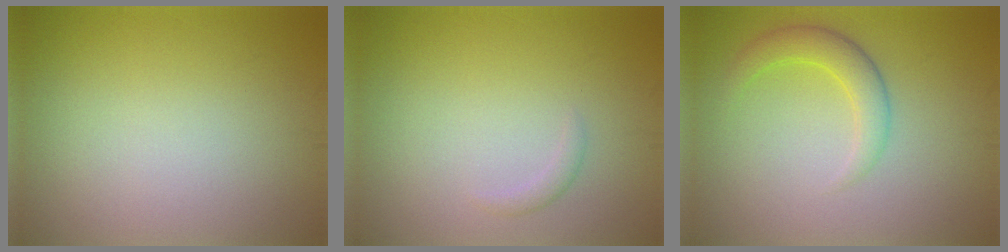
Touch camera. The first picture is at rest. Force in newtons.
{"total": 0.8, "press": 0.8, "slide": 0.1}
{"total": 2.8, "press": 2.8, "slide": 0.1}